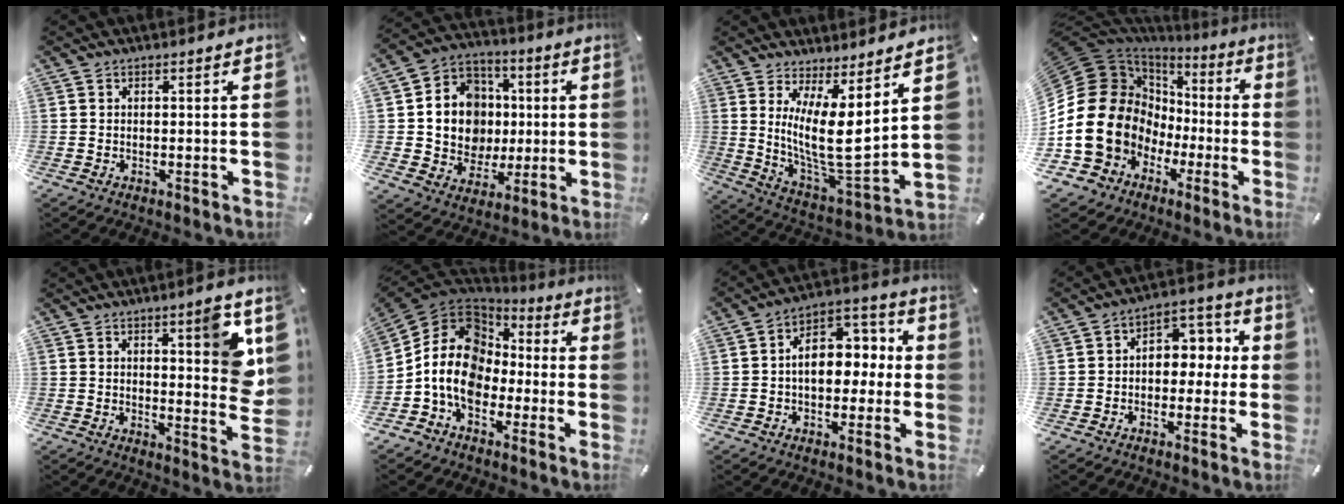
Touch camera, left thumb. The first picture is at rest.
{"total": 13.9, "force": [0.3, 13.2, 4.3], "torque": [-0.084, 0.000, 0.017]}
{"total": 13.8, "force": [4.6, 4.3, 12.2], "torque": [-0.240, -0.066, 0.081]}
{"total": 22.3, "force": [-1.6, 18.5, 12.3], "torque": [-0.277, -0.017, -0.001]}
{"total": 10.4, "force": [5.0, 2.6, 8.8], "torque": [-0.105, -0.039, 0.078]}
{"total": 14.5, "force": [-2.8, 12.0, 7.6], "torque": [-0.188, 0.021, -0.053]}
{"total": 10.8, "force": [-0.8, 7.8, 7.5], "torque": [-0.090, 0.000, -0.016]}
{"total": 6.4, "force": [-0.8, 5.2, 3.6], "torque": [-0.039, 0.005, -0.024]}